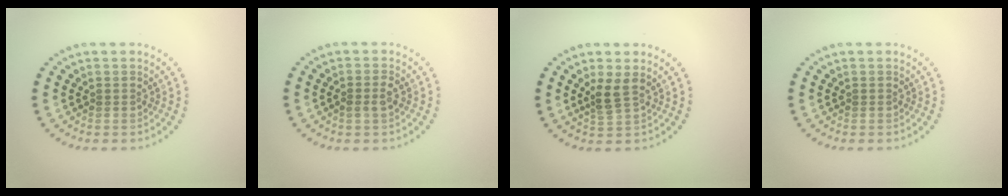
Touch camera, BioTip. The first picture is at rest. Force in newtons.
{"total": 1.4, "press": 1.3, "slide": 0.4}
{"total": 2.1, "press": 1.6, "slide": 1.3}
{"total": 0.0}